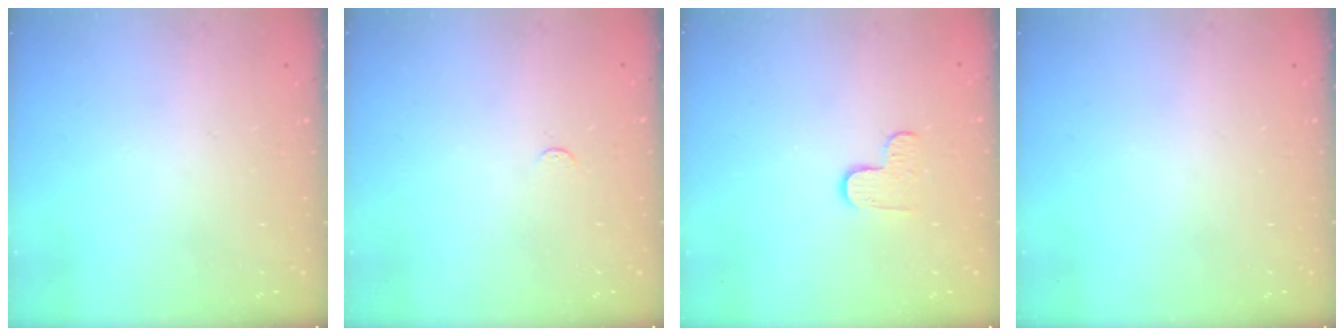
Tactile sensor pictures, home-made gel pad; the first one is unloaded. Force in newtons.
{"total": 2.7, "press": 2.7, "slide": 0.2}
{"total": 3.6, "press": 3.6, "slide": 0.4}
{"total": 0.0}